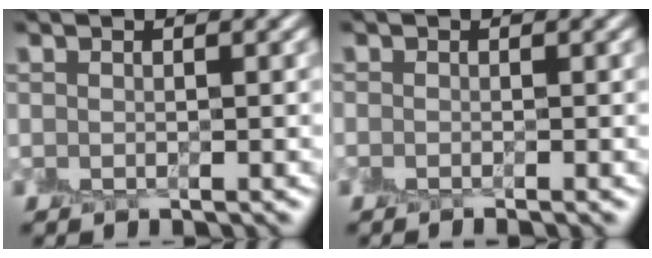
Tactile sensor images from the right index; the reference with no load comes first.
{"total": 0.8, "force": [-0.7, 0.0, 0.5], "torque": [-0.008, -0.010, -0.015]}